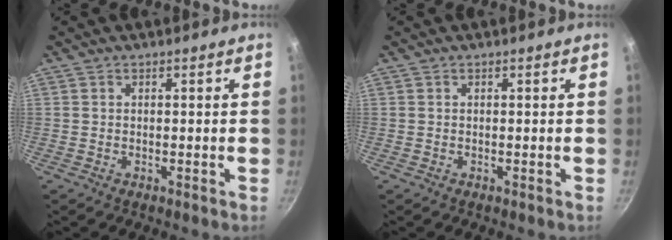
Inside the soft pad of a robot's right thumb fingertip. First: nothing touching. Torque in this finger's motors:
{"motor_torque": [0.01, 0.01, 0.04, -0.01, 0.02]}